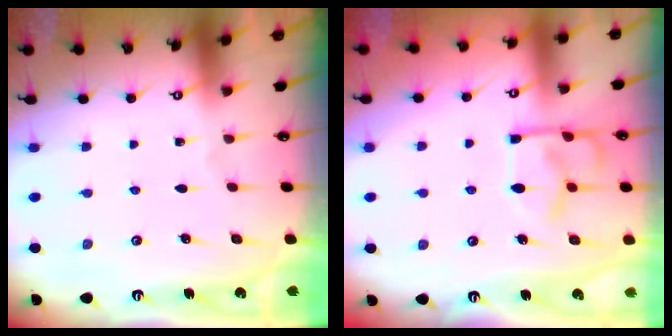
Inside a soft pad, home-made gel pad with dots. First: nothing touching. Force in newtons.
{"total": 8.9, "press": 8.8, "slide": 1.2}